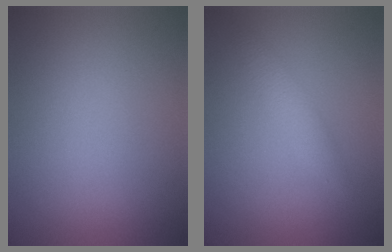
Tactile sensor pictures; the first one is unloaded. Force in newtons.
{"total": 1.8, "press": 1.8, "slide": 0.1}